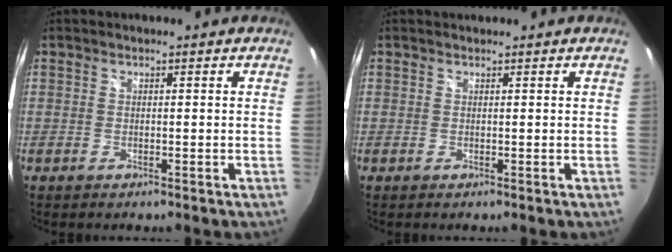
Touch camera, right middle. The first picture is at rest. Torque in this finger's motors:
{"motor_torque": [-0.19, -0.76, -0.03, -0.01]}